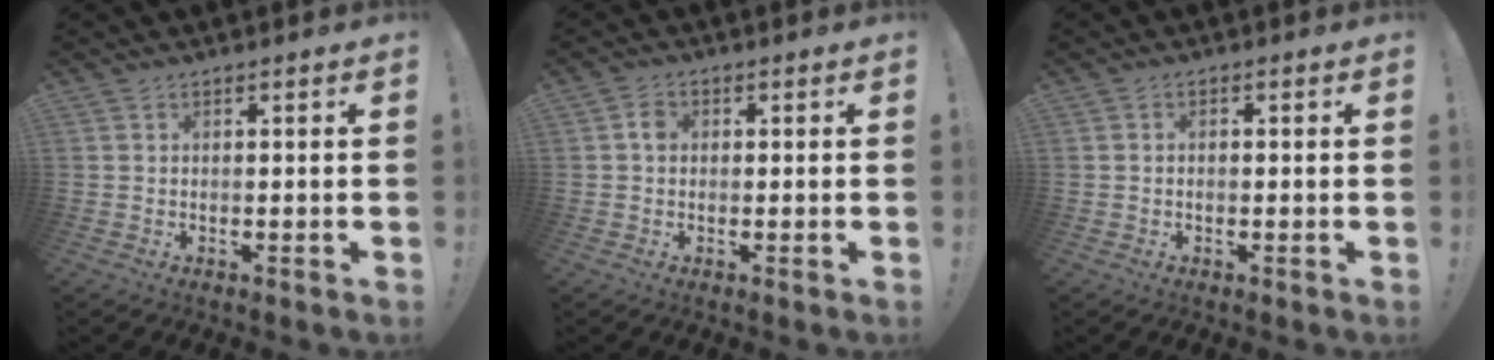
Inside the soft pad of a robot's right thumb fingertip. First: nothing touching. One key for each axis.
{"total": 2.7, "fx": 0.1, "fy": 2.1, "fz": 1.7, "tx": -0.019, "ty": 0.002, "tz": -0.003}
{"total": 0.9, "fx": -0.4, "fy": 0.7, "fz": 0.4, "tx": -0.015, "ty": 0.006, "tz": -0.006}